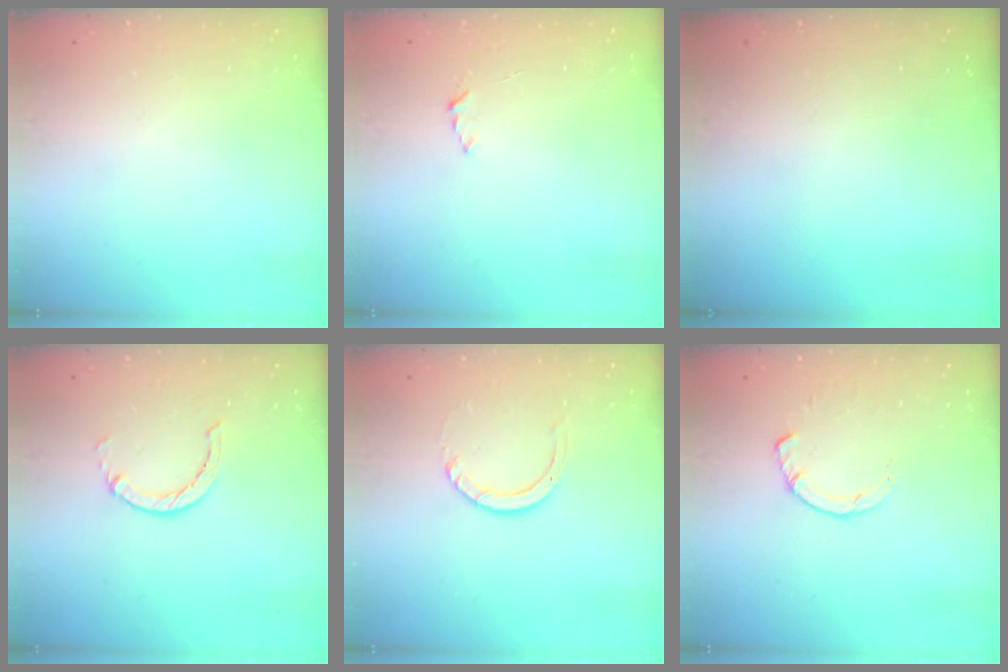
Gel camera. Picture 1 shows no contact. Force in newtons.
{"total": 1.9, "press": 1.9, "slide": 0.2}
{"total": 0.0}
{"total": 1.2, "press": 1.2, "slide": 0.2}
{"total": 3.1, "press": 3.1, "slide": 0.3}
{"total": 3.0, "press": 3.0, "slide": 0.4}